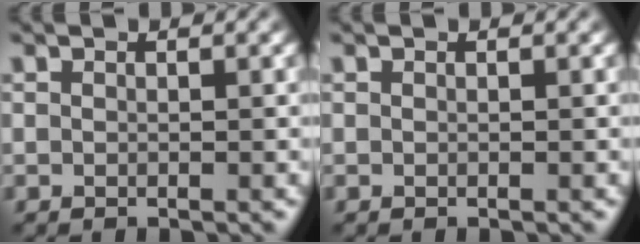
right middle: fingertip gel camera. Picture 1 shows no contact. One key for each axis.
{"total": 0.0}